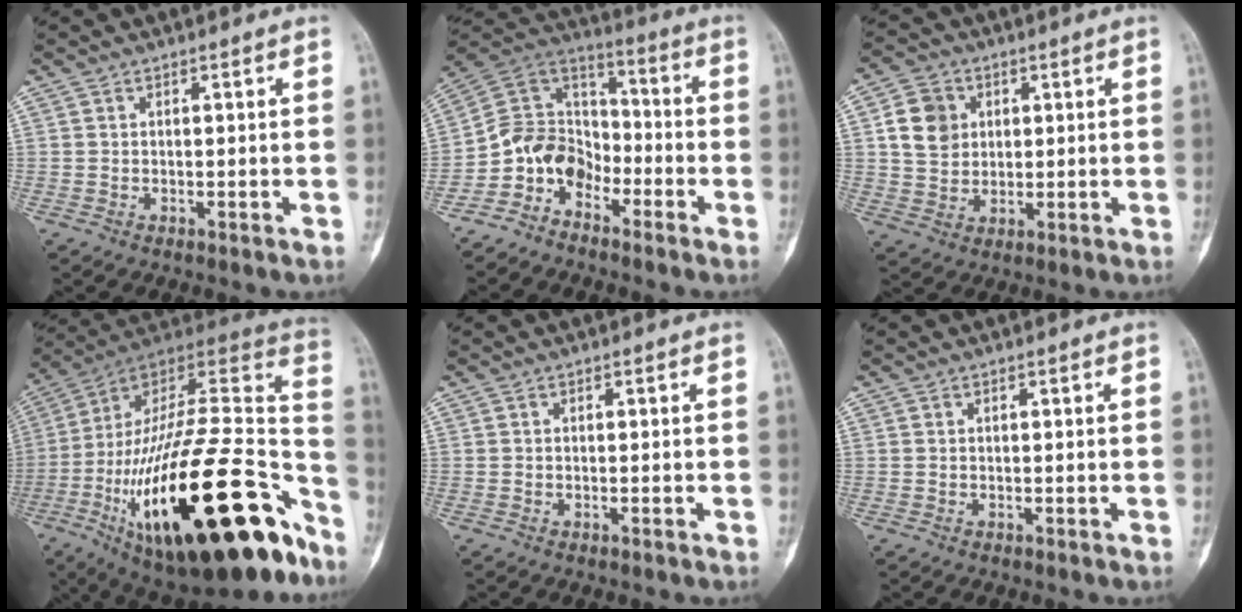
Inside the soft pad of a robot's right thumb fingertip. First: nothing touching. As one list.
[{"total": 10.4, "force": [-6.1, 7.5, 3.9], "torque": [-0.048, 0.085, -0.134]}, {"total": 8.1, "force": [2.1, 6.8, 3.9], "torque": [-0.045, -0.001, 0.040]}, {"total": 41.2, "force": [-17.4, 15.4, 34.0], "torque": [-0.514, 0.054, -0.276]}, {"total": 0.0}, {"total": 0.0}]